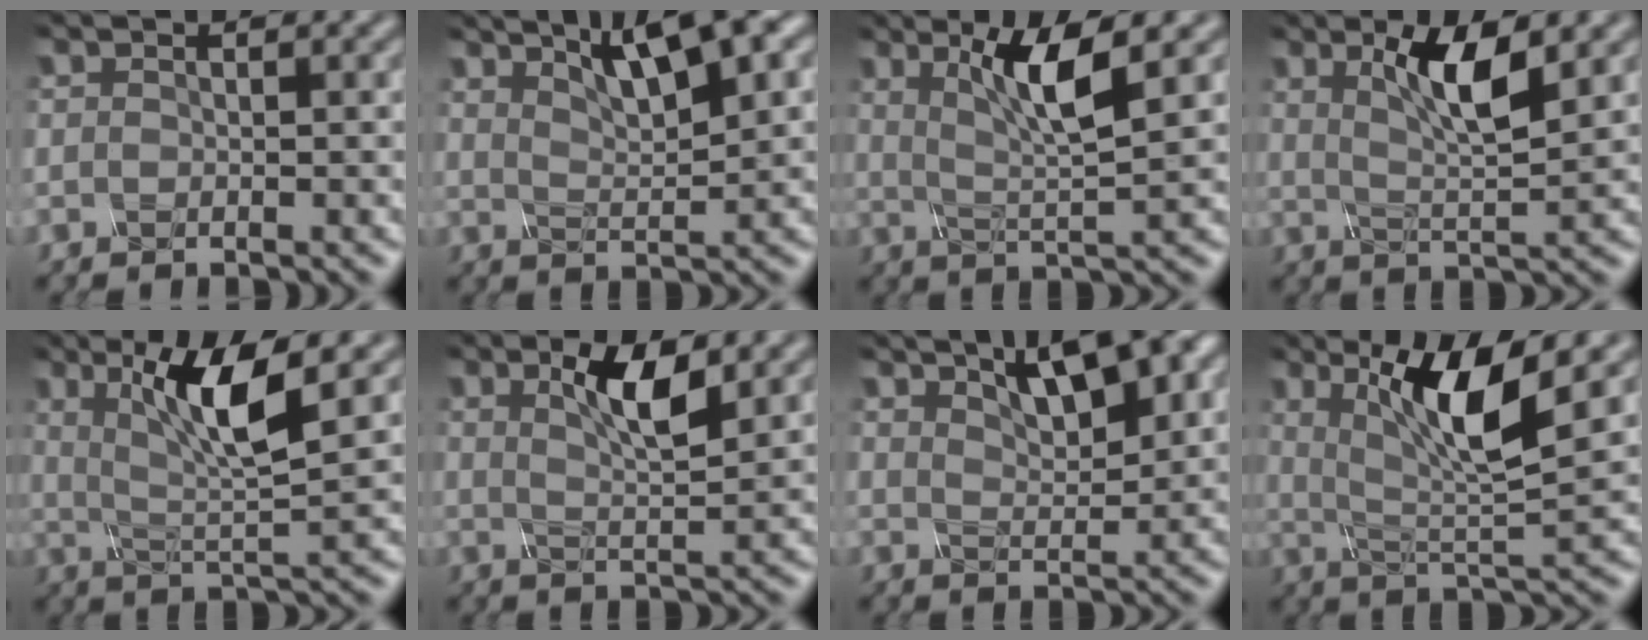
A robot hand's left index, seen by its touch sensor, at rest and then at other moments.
{"total": 6.0, "force": [4.1, 0.6, 4.4], "torque": [-0.072, 0.016, 0.092]}
{"total": 4.4, "force": [1.6, 0.0, 4.1], "torque": [-0.091, -0.001, 0.057]}
{"total": 3.9, "force": [1.5, 0.1, 3.5], "torque": [-0.080, -0.004, 0.054]}
{"total": 5.5, "force": [1.8, 0.4, 5.2], "torque": [-0.110, 0.000, 0.058]}
{"total": 2.9, "force": [1.3, 0.0, 2.6], "torque": [-0.063, -0.002, 0.049]}
{"total": 5.6, "force": [3.8, 1.1, 3.9], "torque": [-0.056, 0.022, 0.075]}
{"total": 6.4, "force": [2.1, 0.7, 6.0], "torque": [-0.114, -0.004, 0.061]}